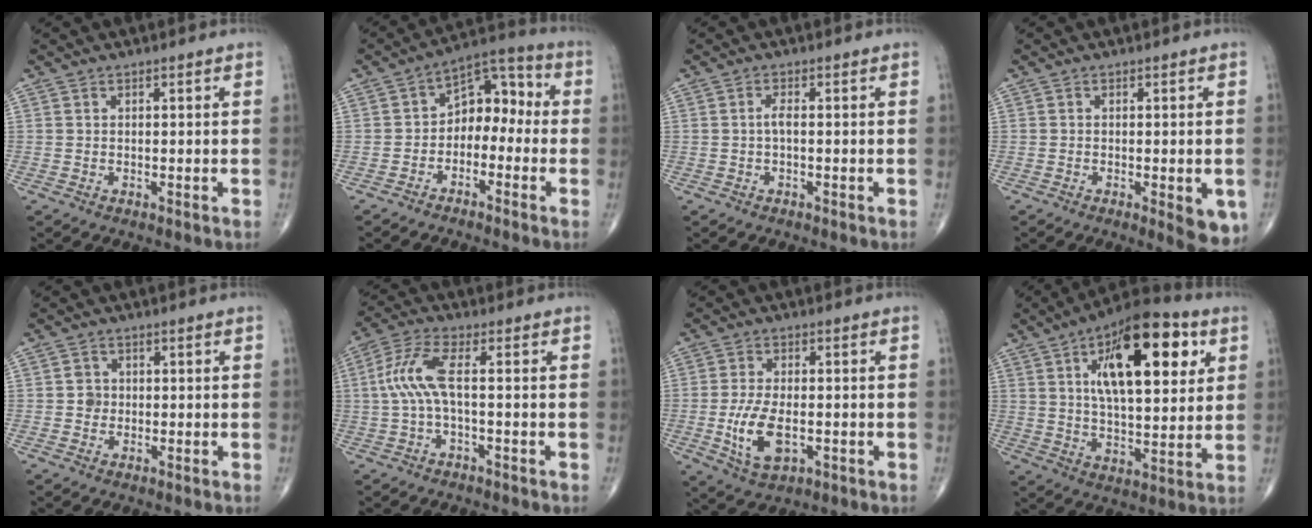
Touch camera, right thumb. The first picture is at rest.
{"total": 9.1, "force": [-1.6, 6.3, 6.3], "torque": [-0.060, 0.050, -0.044]}
{"total": 1.6, "force": [-0.2, 0.4, 1.5], "torque": [-0.030, 0.002, -0.005]}
{"total": 6.6, "force": [-2.2, 2.2, 5.9], "torque": [-0.055, -0.011, -0.025]}
{"total": 2.1, "force": [-0.1, 2.0, 0.8], "torque": [-0.001, 0.005, -0.003]}
{"total": 7.4, "force": [-0.2, 2.0, 7.1], "torque": [-0.181, 0.025, -0.006]}
{"total": 8.8, "force": [-1.9, 4.5, 7.3], "torque": [-0.142, -0.003, -0.029]}
{"total": 22.7, "force": [7.9, 9.9, 18.8], "torque": [-0.268, -0.013, 0.121]}